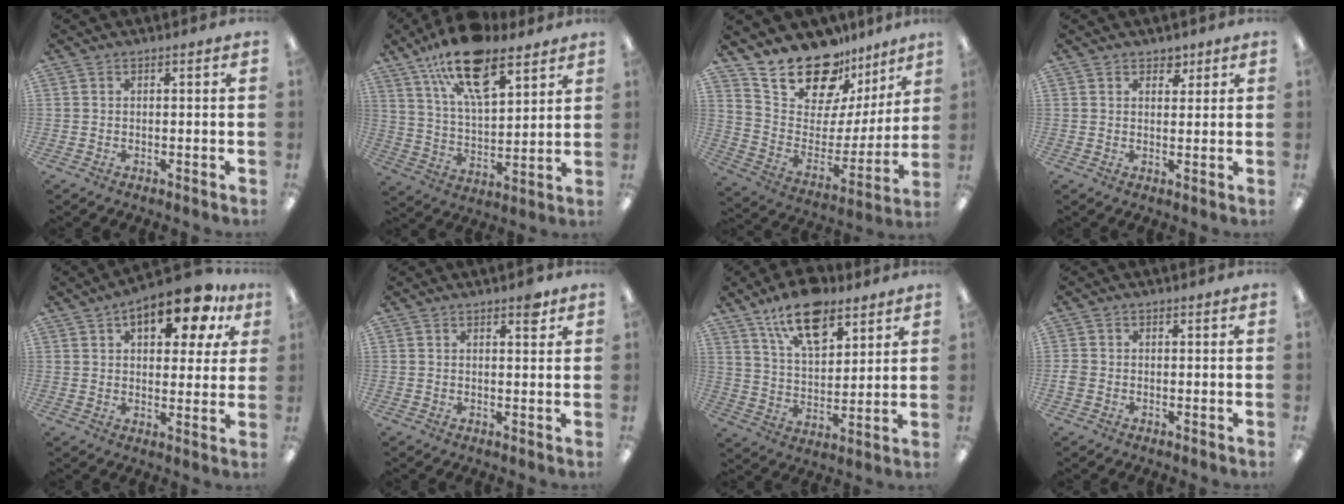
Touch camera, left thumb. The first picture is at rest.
{"total": 18.3, "force": [11.7, 7.6, 11.8], "torque": [-0.198, -0.053, 0.202]}
{"total": 18.5, "force": [16.1, 7.7, 4.7], "torque": [-0.096, -0.141, 0.291]}
{"total": 2.6, "force": [1.9, 1.7, 0.6], "torque": [0.010, -0.012, 0.030]}
{"total": 13.8, "force": [7.6, 6.3, 9.6], "torque": [-0.119, -0.026, 0.120]}
{"total": 2.8, "force": [1.9, 1.1, 1.8], "torque": [-0.006, -0.011, 0.027]}
{"total": 14.6, "force": [9.9, 7.1, 8.0], "torque": [-0.131, -0.044, 0.175]}
{"total": 1.6, "force": [-0.7, 1.3, 0.5], "torque": [-0.006, 0.002, -0.012]}